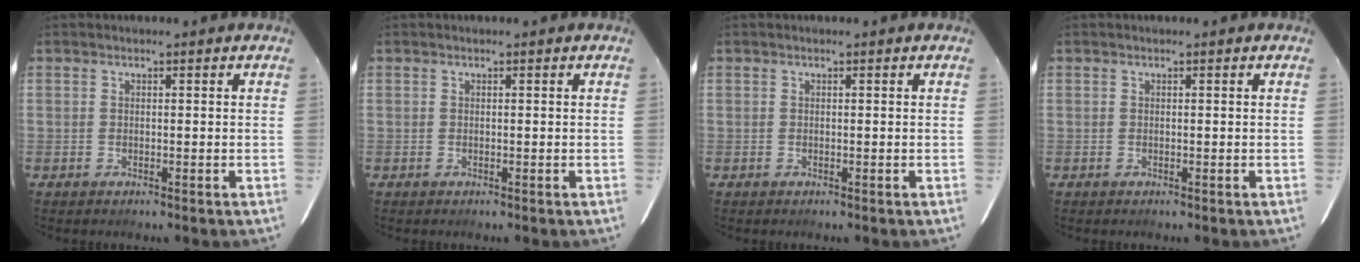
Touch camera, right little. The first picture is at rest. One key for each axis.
{"total": 0.0}
{"total": 0.0}
{"total": 0.0}